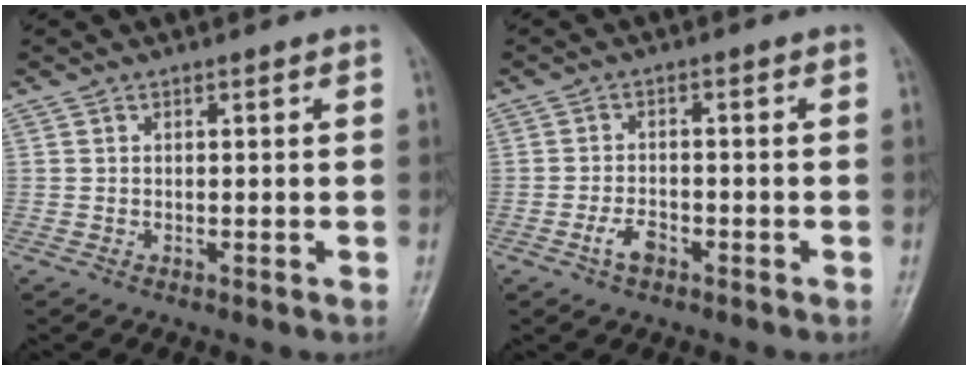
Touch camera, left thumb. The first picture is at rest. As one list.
[{"total": 3.3, "force": [-1.8, 1.8, 2.1], "torque": [-0.041, 0.013, -0.034]}]